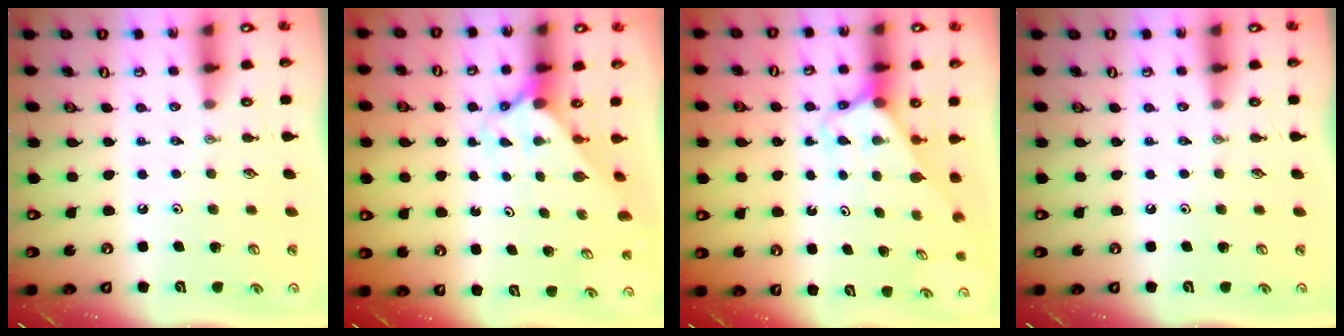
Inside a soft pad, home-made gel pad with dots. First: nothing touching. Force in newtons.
{"total": 1.7, "press": 1.7, "slide": 0.1}
{"total": 2.7, "press": 2.7, "slide": 0.1}
{"total": 0.0}